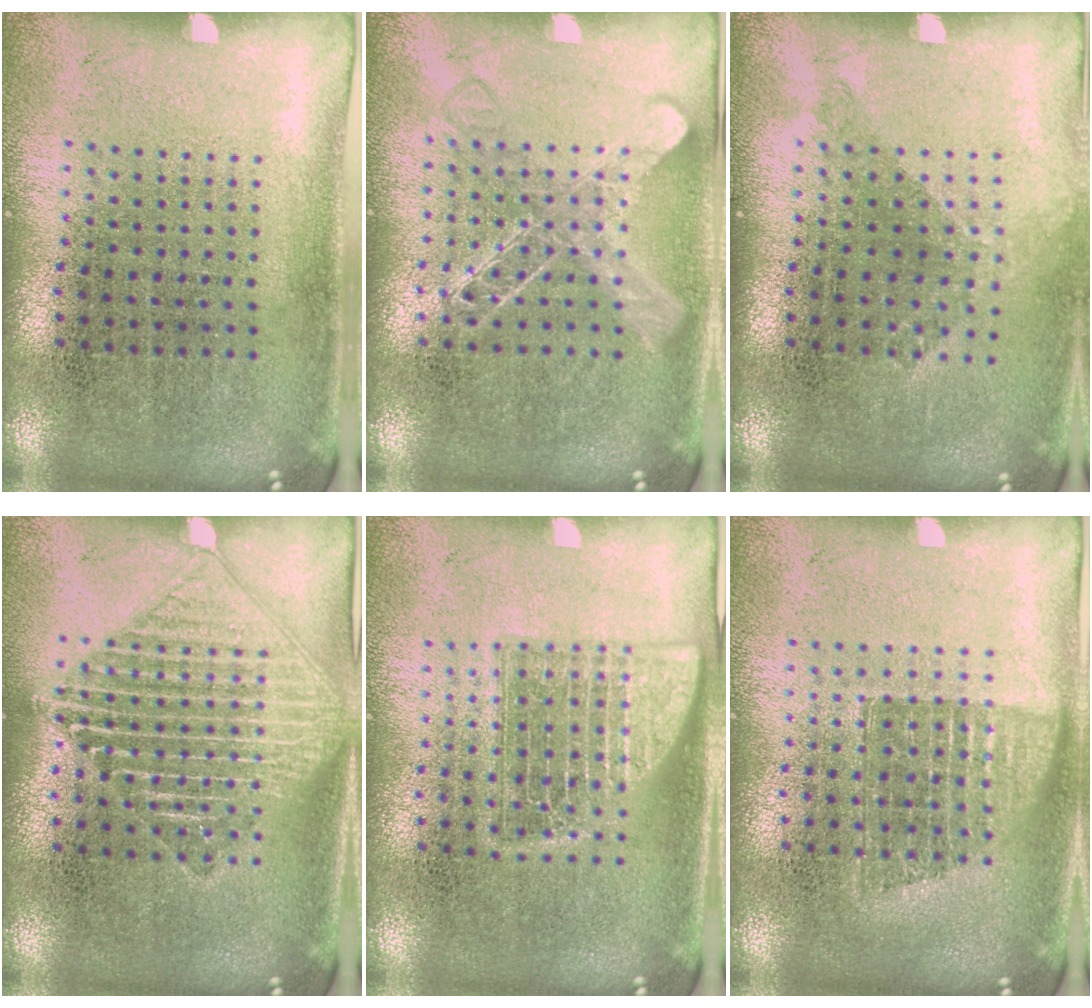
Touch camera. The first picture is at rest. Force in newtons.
{"total": 2.1, "press": 2.1, "slide": 0.5}
{"total": 1.1, "press": 0.8, "slide": 0.7}
{"total": 1.8, "press": 1.8, "slide": 0.2}
{"total": 2.4, "press": 2.3, "slide": 0.5}
{"total": 1.2, "press": 1.1, "slide": 0.6}